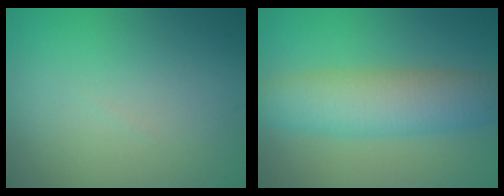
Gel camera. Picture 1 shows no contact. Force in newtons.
{"total": 6.0, "press": 6.0, "slide": 0.3}